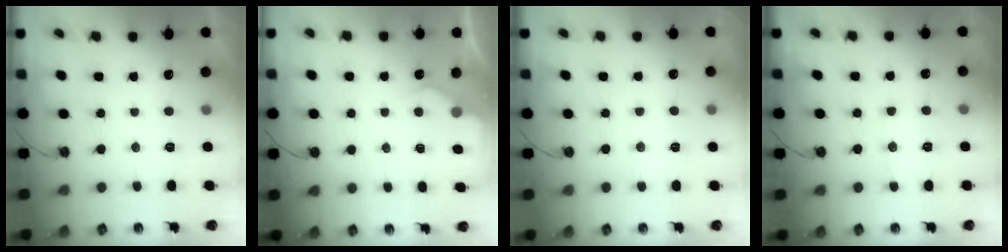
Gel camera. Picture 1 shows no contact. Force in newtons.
{"total": 4.2, "press": 4.2, "slide": 0.4}
{"total": 5.0, "press": 5.0, "slide": 0.7}
{"total": 7.6, "press": 7.6, "slide": 0.6}